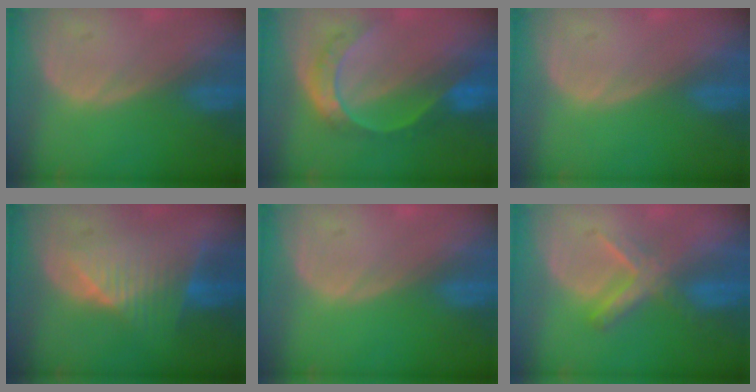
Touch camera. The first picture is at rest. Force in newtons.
{"total": 7.7, "press": 6.4, "slide": 4.3}
{"total": 0.0}
{"total": 8.1, "press": 7.0, "slide": 4.1}
{"total": 0.0}
{"total": 5.5, "press": 5.4, "slide": 1.1}